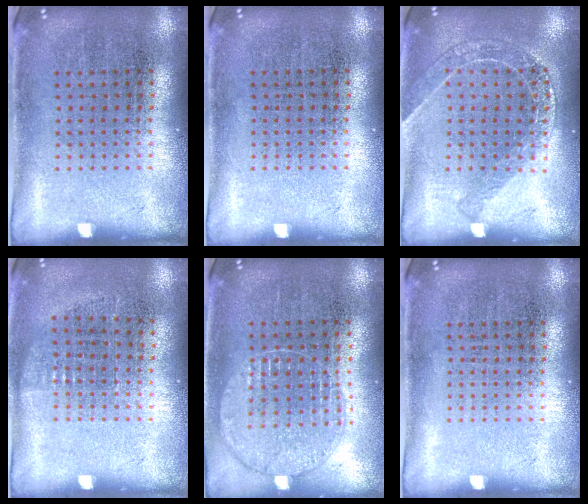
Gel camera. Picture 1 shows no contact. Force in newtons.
{"total": 0.0}
{"total": 1.4, "press": 1.4, "slide": 0.3}
{"total": 0.6, "press": 0.6, "slide": 0.3}
{"total": 1.0, "press": 1.0, "slide": 0.1}
{"total": 0.0}